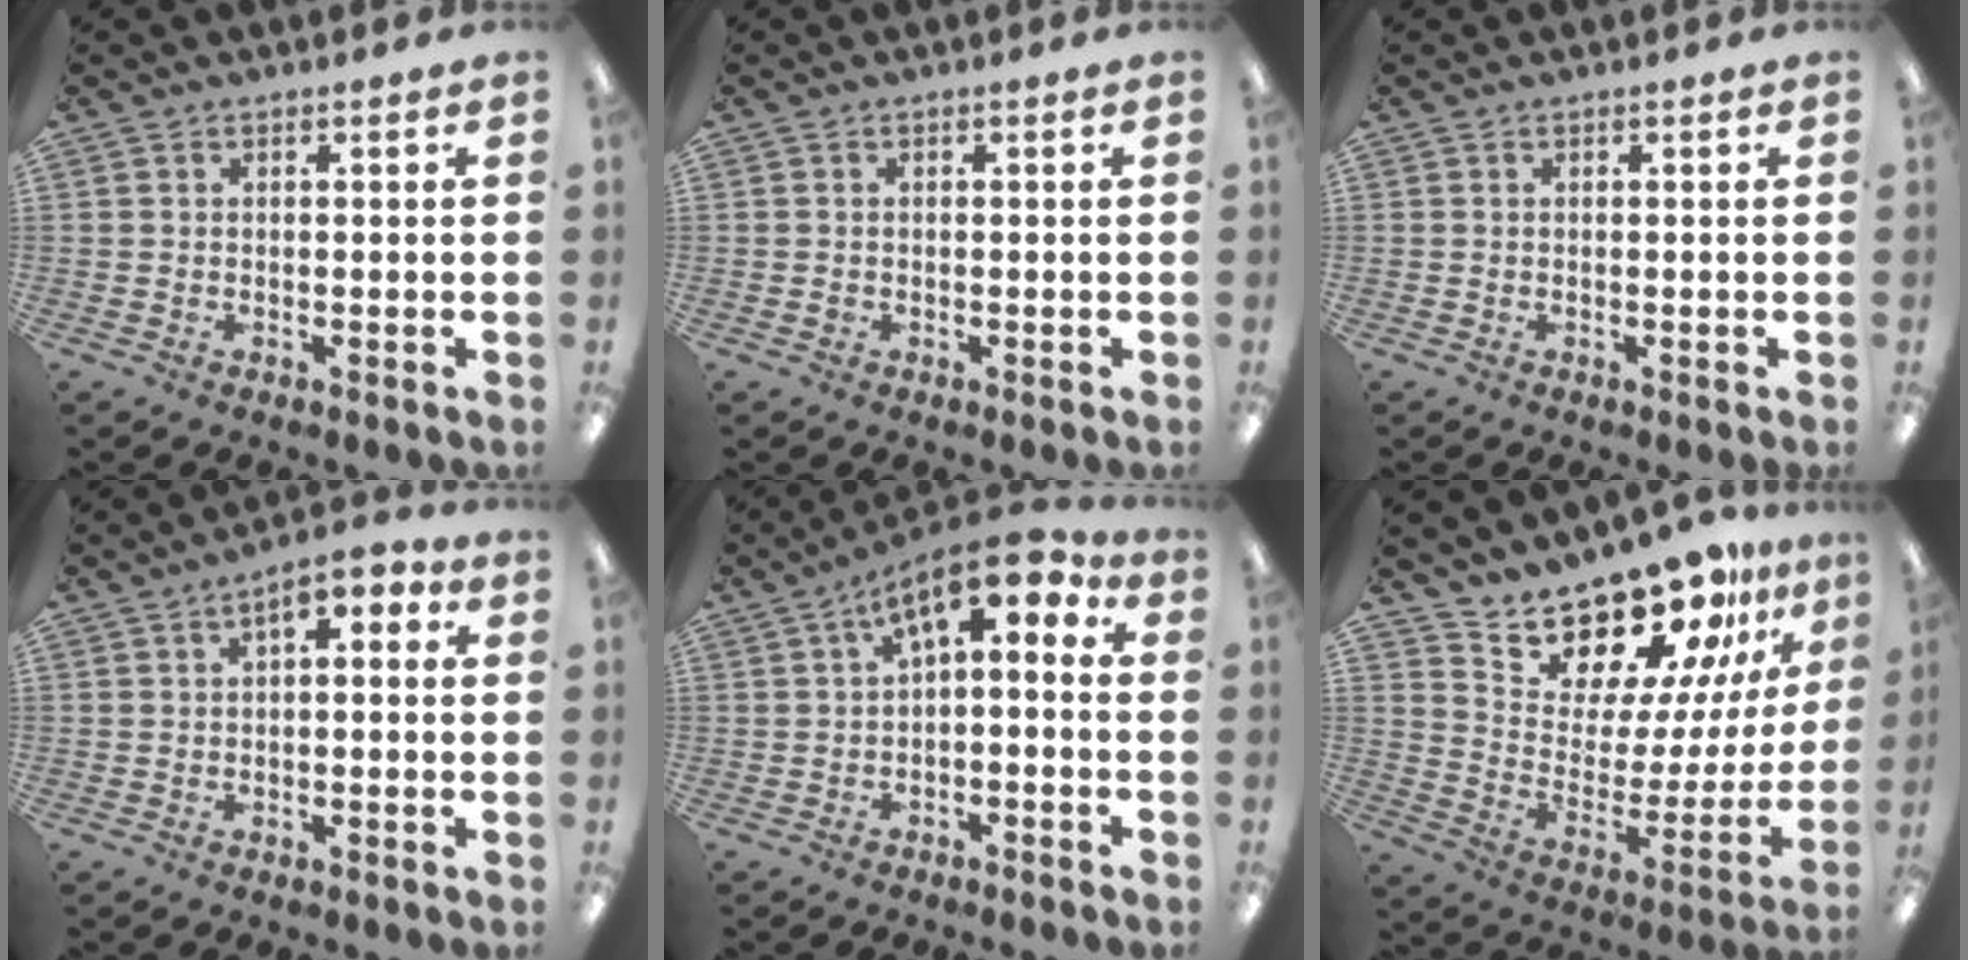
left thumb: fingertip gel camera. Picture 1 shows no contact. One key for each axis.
{"total": 0.6, "fx": -0.2, "fy": 0.5, "fz": 0.2, "tx": -0.004, "ty": 0.003, "tz": -0.005}
{"total": 0.0}
{"total": 4.5, "fx": 1.1, "fy": 2.4, "fz": 3.6, "tx": -0.047, "ty": -0.002, "tz": 0.012}
{"total": 8.7, "fx": 3.0, "fy": 3.4, "fz": 7.4, "tx": -0.111, "ty": -0.016, "tz": 0.048}
{"total": 18.6, "fx": 17.4, "fy": 5.2, "fz": 3.9, "tx": -0.066, "ty": -0.164, "tz": 0.302}